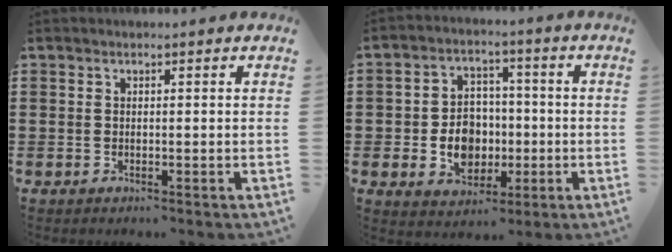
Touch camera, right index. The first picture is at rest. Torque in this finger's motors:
{"motor_torque": [2.14, 0.00, 0.36, 0.09]}